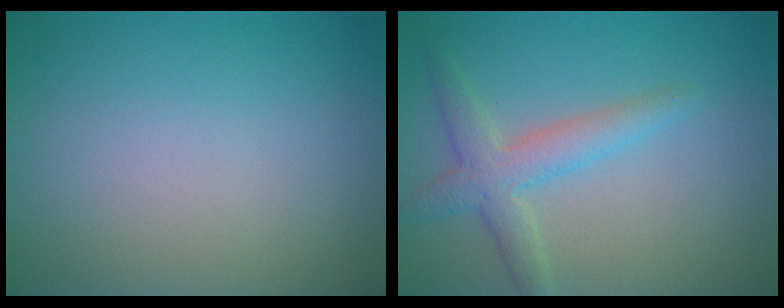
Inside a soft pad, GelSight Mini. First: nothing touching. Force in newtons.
{"total": 3.5, "press": 3.5, "slide": 0.1}